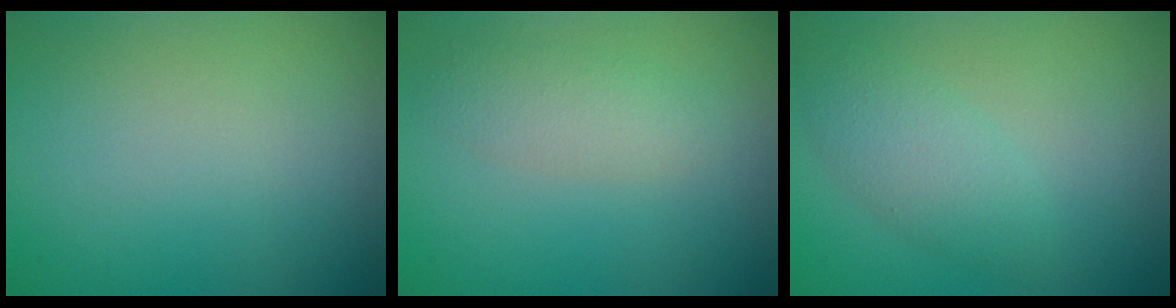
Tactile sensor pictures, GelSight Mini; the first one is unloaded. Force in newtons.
{"total": 2.4, "press": 2.4, "slide": 0.1}
{"total": 2.9, "press": 2.9, "slide": 0.0}